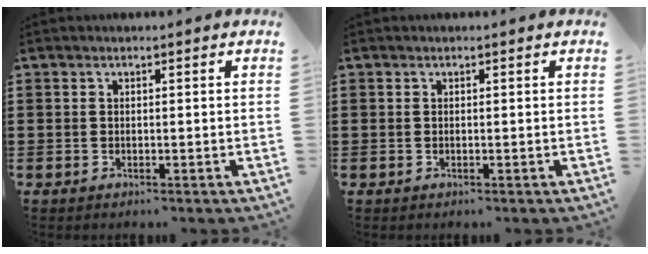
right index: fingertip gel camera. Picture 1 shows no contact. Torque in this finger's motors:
{"motor_torque": [0.12, 0.14, 0.00, 0.01]}